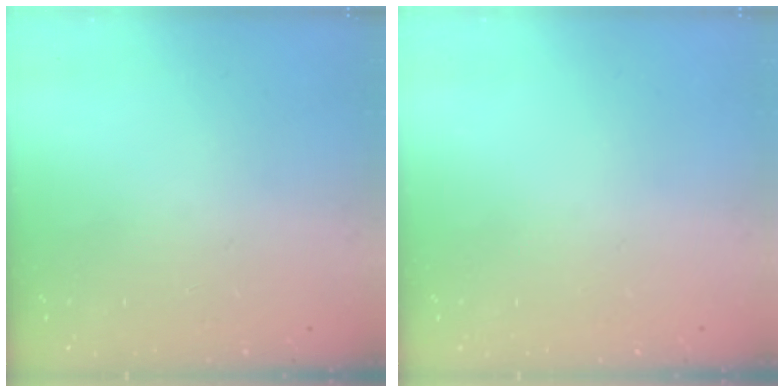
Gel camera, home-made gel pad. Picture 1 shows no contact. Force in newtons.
{"total": 0.0}